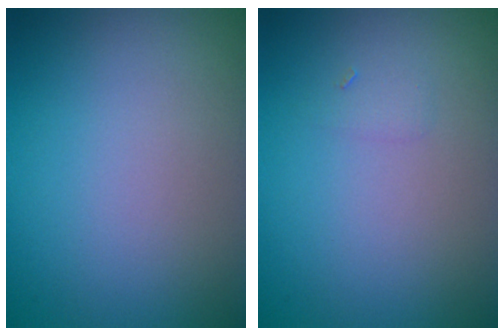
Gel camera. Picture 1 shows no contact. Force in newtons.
{"total": 0.7, "press": 0.7, "slide": 0.0}